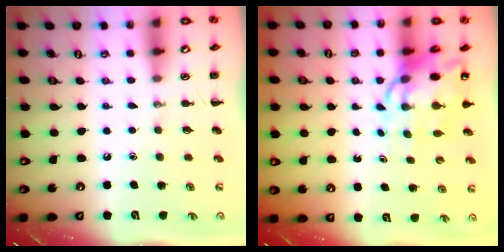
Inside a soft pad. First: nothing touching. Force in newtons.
{"total": 11.1, "press": 10.6, "slide": 3.0}